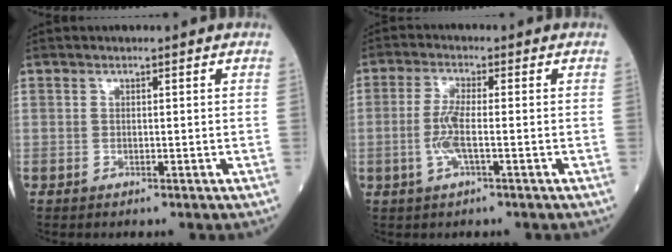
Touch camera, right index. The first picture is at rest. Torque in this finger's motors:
{"motor_torque": [1.40, -0.27, 0.68, 0.20]}